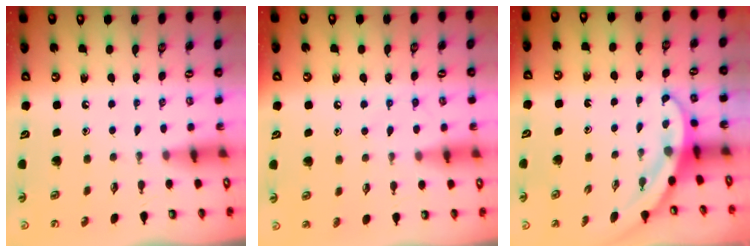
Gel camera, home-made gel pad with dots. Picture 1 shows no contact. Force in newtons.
{"total": 7.3, "press": 7.2, "slide": 0.7}
{"total": 3.1, "press": 3.1, "slide": 0.1}